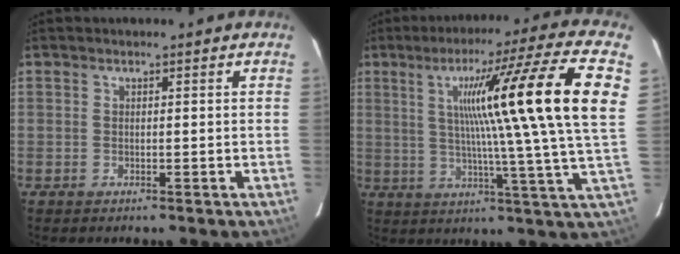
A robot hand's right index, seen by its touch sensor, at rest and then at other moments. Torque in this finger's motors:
{"motor_torque": [2.03, 0.11, 1.05, 0.21]}